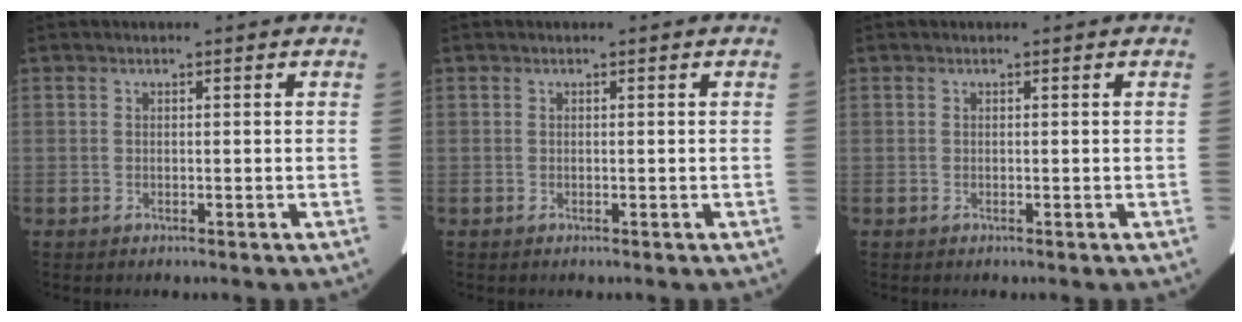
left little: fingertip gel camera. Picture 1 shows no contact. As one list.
[{"total": 0.0}, {"total": 0.0}]